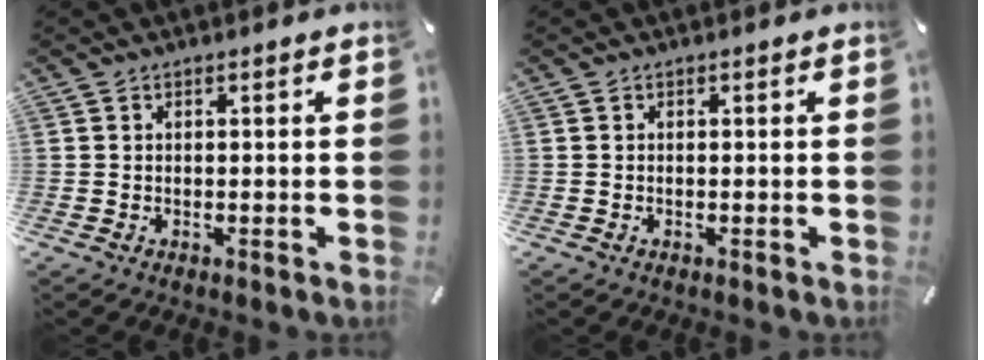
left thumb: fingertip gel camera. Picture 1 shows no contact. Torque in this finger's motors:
{"motor_torque": [0.00, 0.00, -0.01, 0.01, 0.00]}